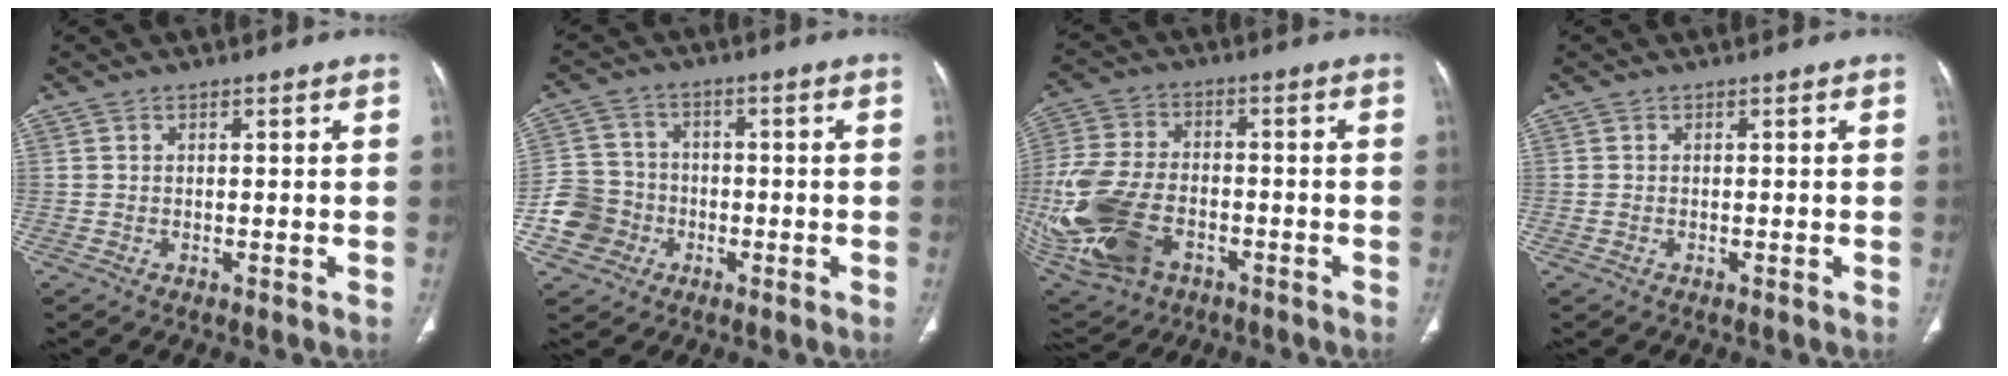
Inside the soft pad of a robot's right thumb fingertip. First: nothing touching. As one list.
[{"total": 8.4, "force": [-3.1, 7.5, 2.0], "torque": [-0.017, 0.021, -0.058]}, {"total": 22.6, "force": [-6.9, 14.5, 15.9], "torque": [-0.394, -0.004, -0.111]}, {"total": 0.7, "force": [-0.2, 0.5, 0.5], "torque": [-0.018, 0.001, -0.001]}]